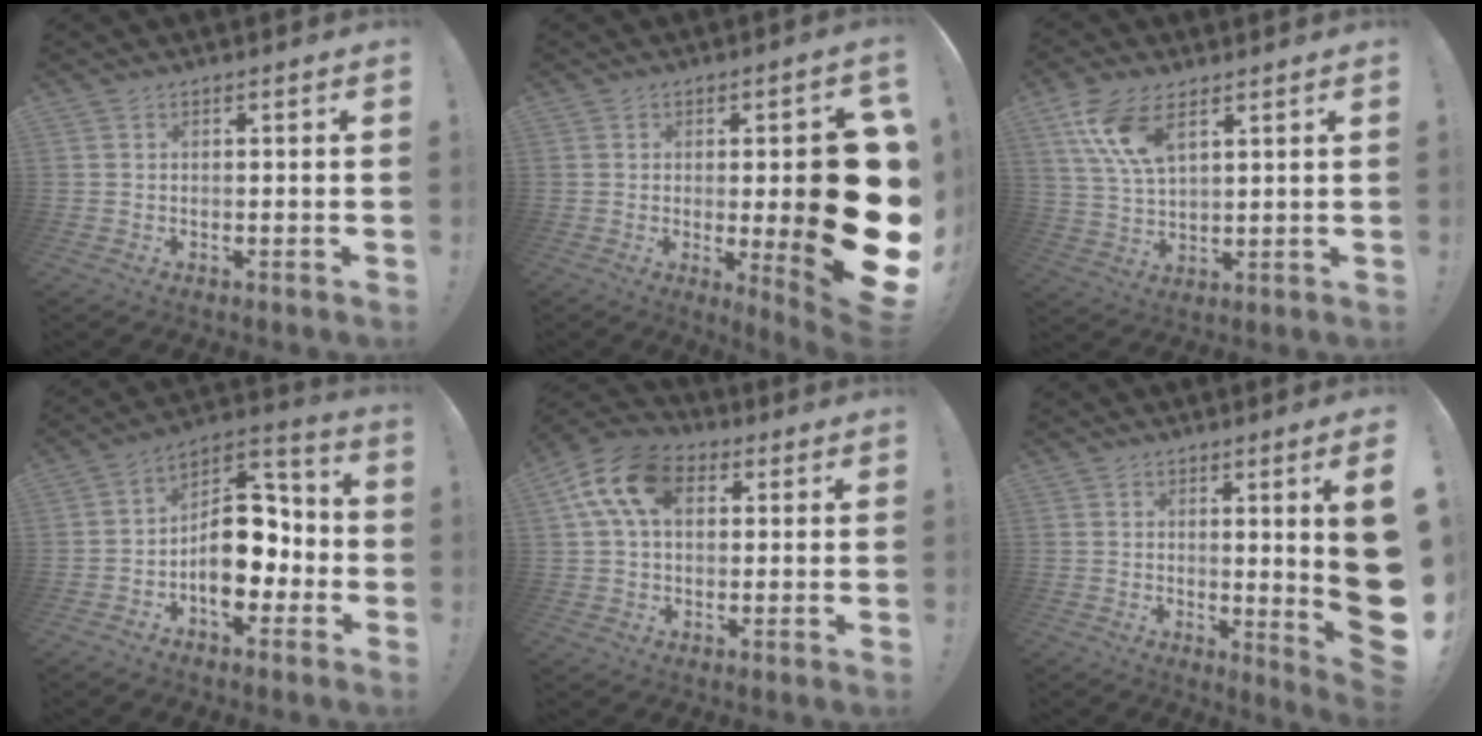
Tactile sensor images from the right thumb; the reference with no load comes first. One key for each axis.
{"total": 18.6, "fx": -0.7, "fy": 3.6, "fz": 18.2, "tx": -0.231, "ty": -0.018, "tz": -0.001}
{"total": 11.5, "fx": 6.5, "fy": 5.5, "fz": 7.8, "tx": -0.158, "ty": -0.021, "tz": 0.120}
{"total": 14.7, "fx": -3.4, "fy": 10.2, "fz": 9.9, "tx": -0.134, "ty": 0.027, "tz": -0.051}
{"total": 15.1, "fx": 5.0, "fy": 10.0, "fz": 10.2, "tx": -0.178, "ty": -0.005, "tz": 0.093}
{"total": 10.1, "fx": 0.9, "fy": -0.8, "fz": 10.1, "tx": -0.134, "ty": -0.037, "tz": 0.010}